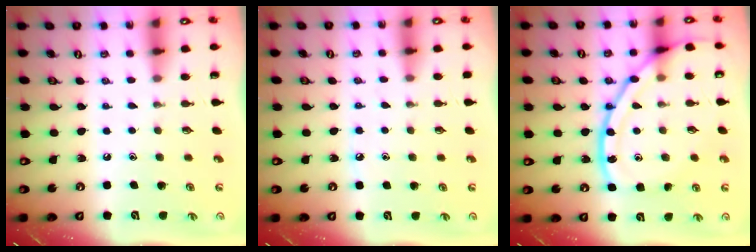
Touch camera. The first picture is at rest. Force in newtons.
{"total": 4.3, "press": 4.2, "slide": 0.6}
{"total": 17.4, "press": 17.3, "slide": 1.6}